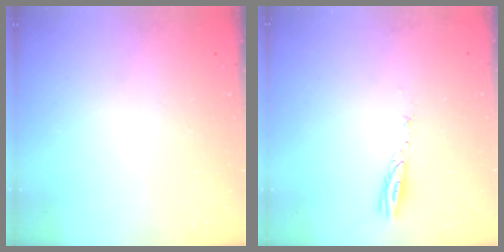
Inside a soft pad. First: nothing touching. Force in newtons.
{"total": 3.5, "press": 3.4, "slide": 0.3}